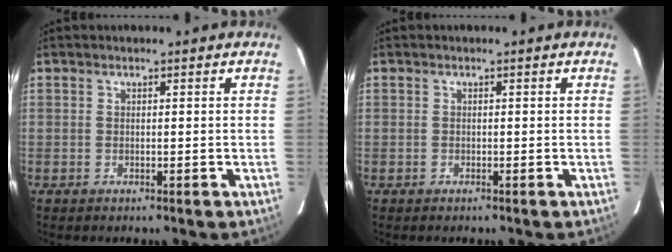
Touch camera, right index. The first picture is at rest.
{"total": 0.0}